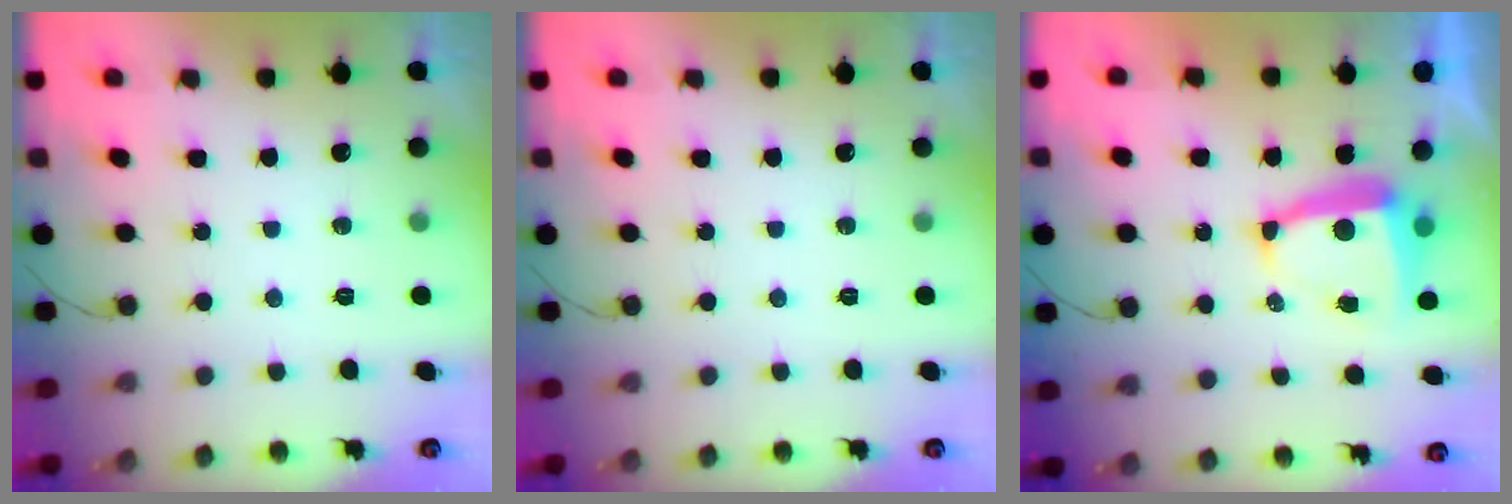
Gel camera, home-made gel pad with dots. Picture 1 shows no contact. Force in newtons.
{"total": 0.0}
{"total": 6.8, "press": 6.8, "slide": 0.6}